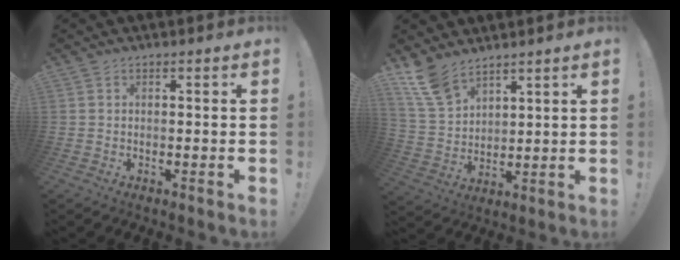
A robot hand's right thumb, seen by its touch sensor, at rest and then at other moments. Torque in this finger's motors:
{"motor_torque": [-0.10, 0.08, 0.52, 0.60, 0.00]}